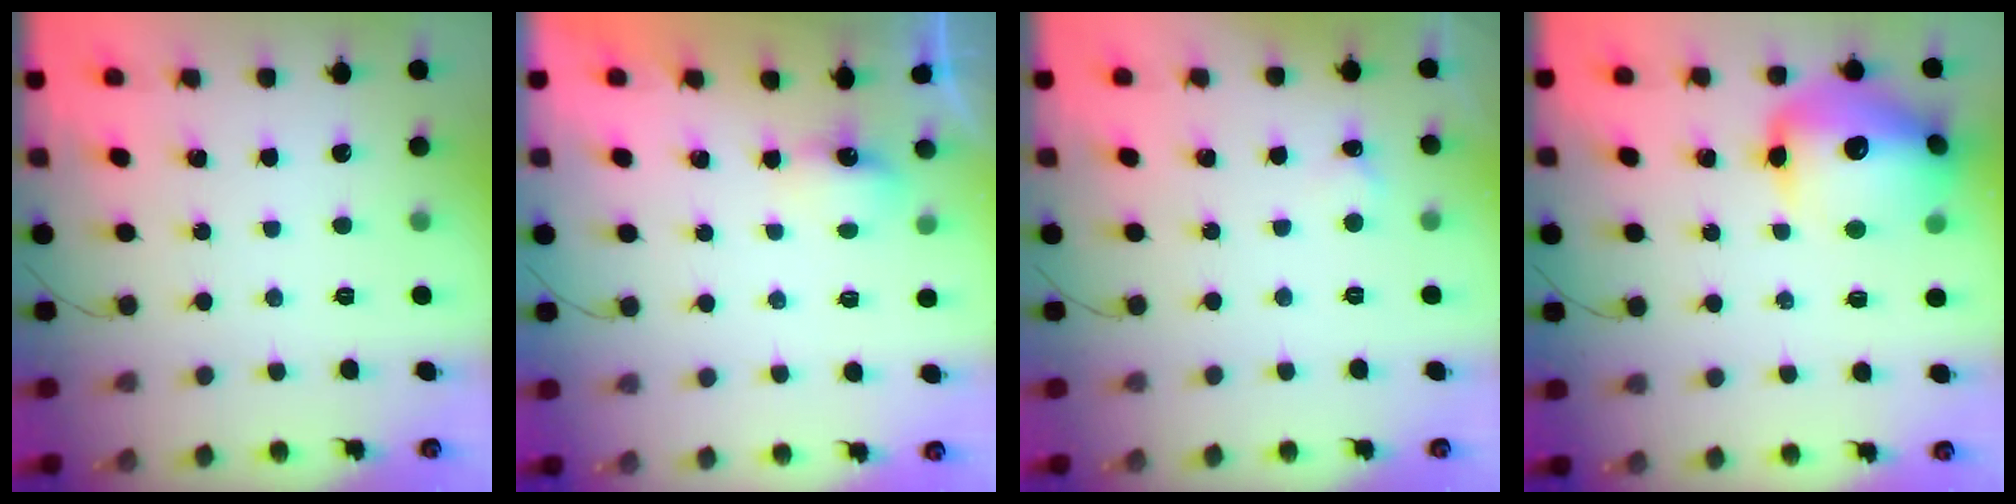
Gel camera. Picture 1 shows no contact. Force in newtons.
{"total": 3.7, "press": 3.5, "slide": 1.1}
{"total": 4.3, "press": 4.1, "slide": 1.3}
{"total": 18.8, "press": 18.6, "slide": 2.6}